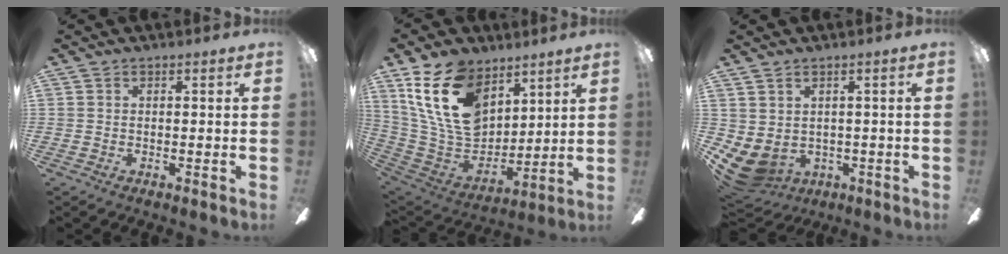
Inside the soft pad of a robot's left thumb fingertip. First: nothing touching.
{"total": 21.7, "force": [10.5, 13.8, 13.1], "torque": [-0.279, -0.037, 0.192]}
{"total": 4.6, "force": [-0.5, 3.8, 2.6], "torque": [-0.089, -0.012, -0.010]}